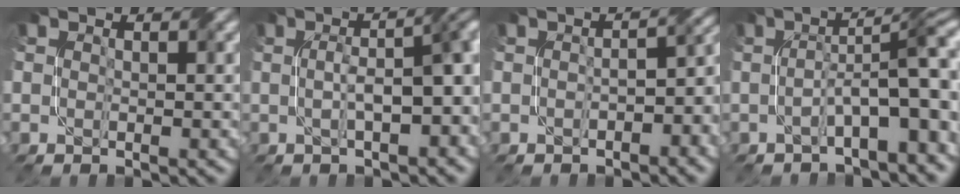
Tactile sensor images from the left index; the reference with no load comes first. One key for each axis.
{"total": 7.0, "fx": -0.1, "fy": 2.1, "fz": 6.7, "tx": -0.092, "ty": 0.011, "tz": 0.001}
{"total": 4.7, "fx": -1.4, "fy": 2.2, "fz": 3.8, "tx": -0.037, "ty": 0.004, "tz": -0.022}
{"total": 8.3, "fx": -1.8, "fy": 2.2, "fz": 7.8, "tx": -0.115, "ty": 0.017, "tz": -0.033}